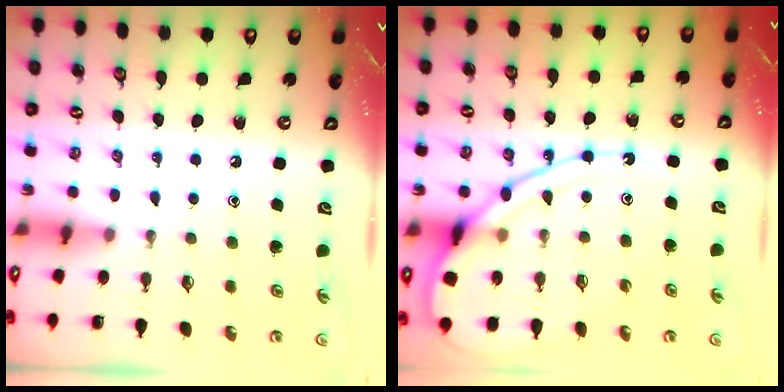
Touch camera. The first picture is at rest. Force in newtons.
{"total": 13.8, "press": 13.7, "slide": 1.3}